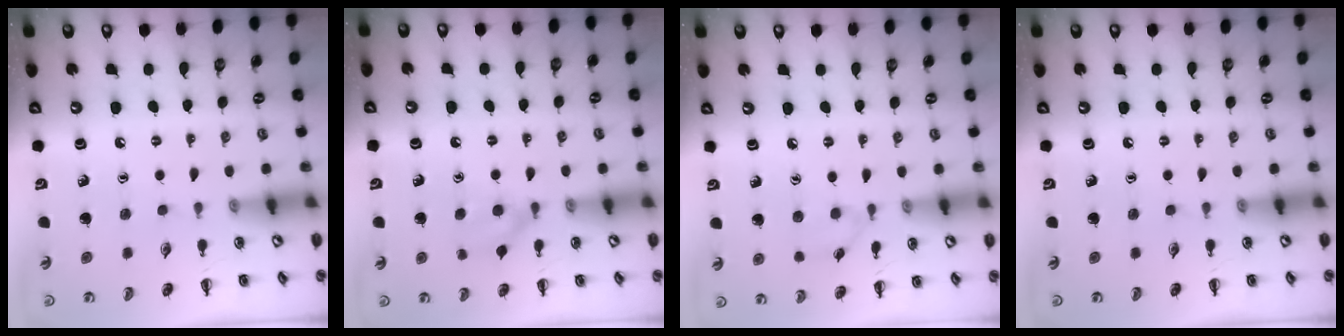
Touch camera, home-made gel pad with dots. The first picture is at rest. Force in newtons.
{"total": 6.7, "press": 6.4, "slide": 1.9}
{"total": 5.4, "press": 5.0, "slide": 2.0}
{"total": 0.0}